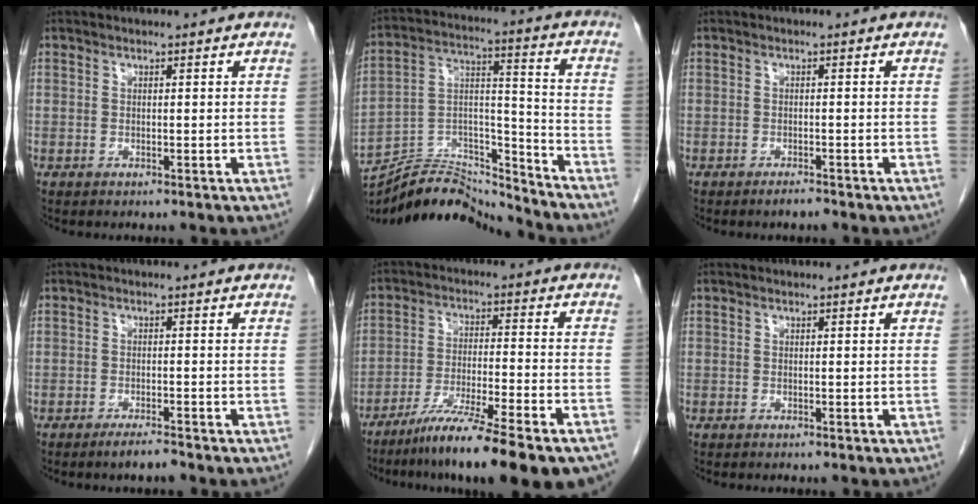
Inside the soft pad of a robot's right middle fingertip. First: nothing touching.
{"total": 17.4, "force": [-16.9, 2.1, 3.6], "torque": [-0.064, 0.032, -0.287]}
{"total": 1.2, "force": [-1.1, 0.1, 0.6], "torque": [-0.012, -0.001, -0.015]}
{"total": 2.3, "force": [-1.9, 0.1, 1.3], "torque": [-0.027, -0.003, -0.033]}
{"total": 17.0, "force": [-13.2, 0.8, 10.6], "torque": [-0.143, -0.026, -0.210]}
{"total": 0.0}